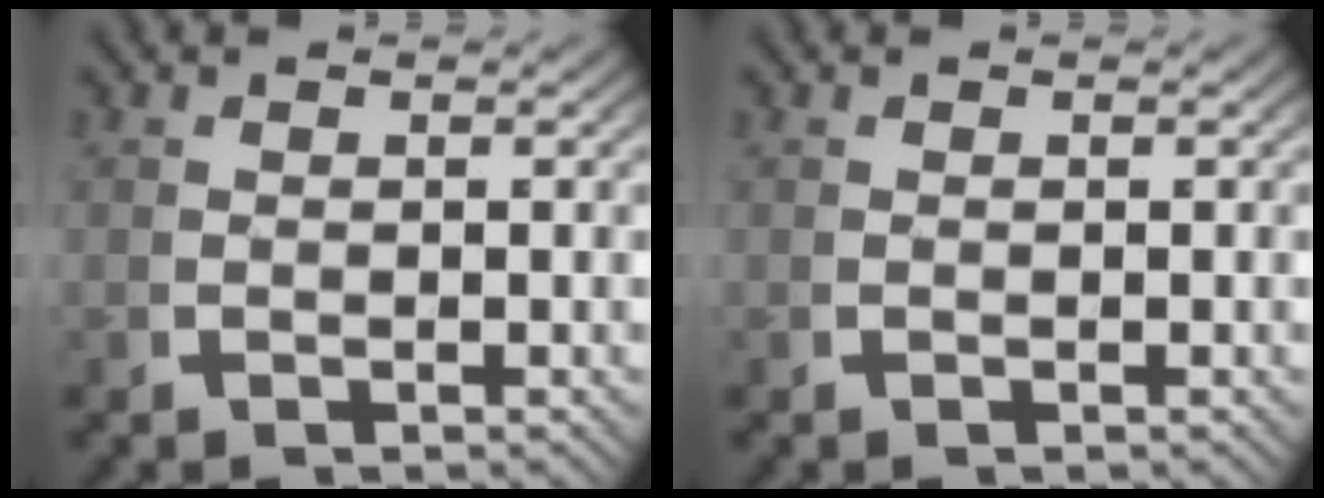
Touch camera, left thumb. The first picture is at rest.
{"total": 0.0}